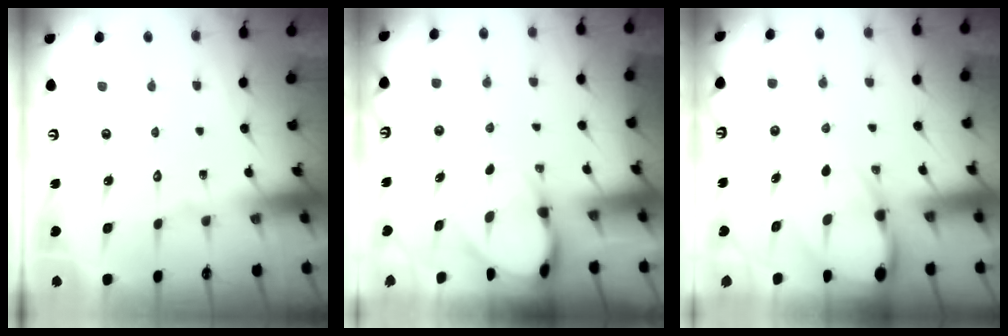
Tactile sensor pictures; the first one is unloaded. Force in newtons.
{"total": 3.9, "press": 3.9, "slide": 0.5}
{"total": 6.6, "press": 6.5, "slide": 0.6}